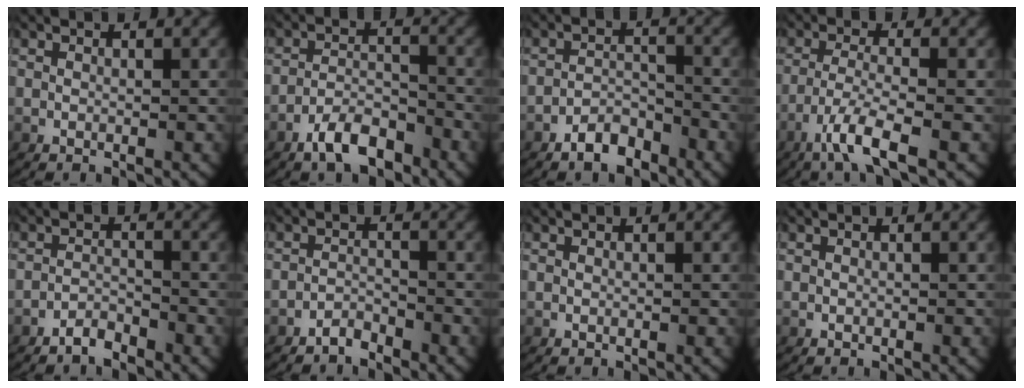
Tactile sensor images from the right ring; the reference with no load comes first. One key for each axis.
{"total": 4.4, "fx": -3.6, "fy": 1.8, "fz": 1.8, "tx": -0.027, "ty": -0.004, "tz": -0.064}
{"total": 3.4, "fx": -2.9, "fy": 1.5, "fz": 0.8, "tx": -0.008, "ty": -0.002, "tz": -0.055}
{"total": 4.9, "fx": -2.4, "fy": 1.2, "fz": 4.0, "tx": -0.092, "ty": -0.023, "tz": -0.031}
{"total": 2.4, "fx": -2.2, "fy": 0.8, "fz": 0.5, "tx": -0.010, "ty": -0.005, "tz": -0.042}
{"total": 2.2, "fx": -2.1, "fy": 0.7, "fz": 0.3, "tx": -0.005, "ty": -0.006, "tz": -0.039}
{"total": 0.0}
{"total": 0.0}